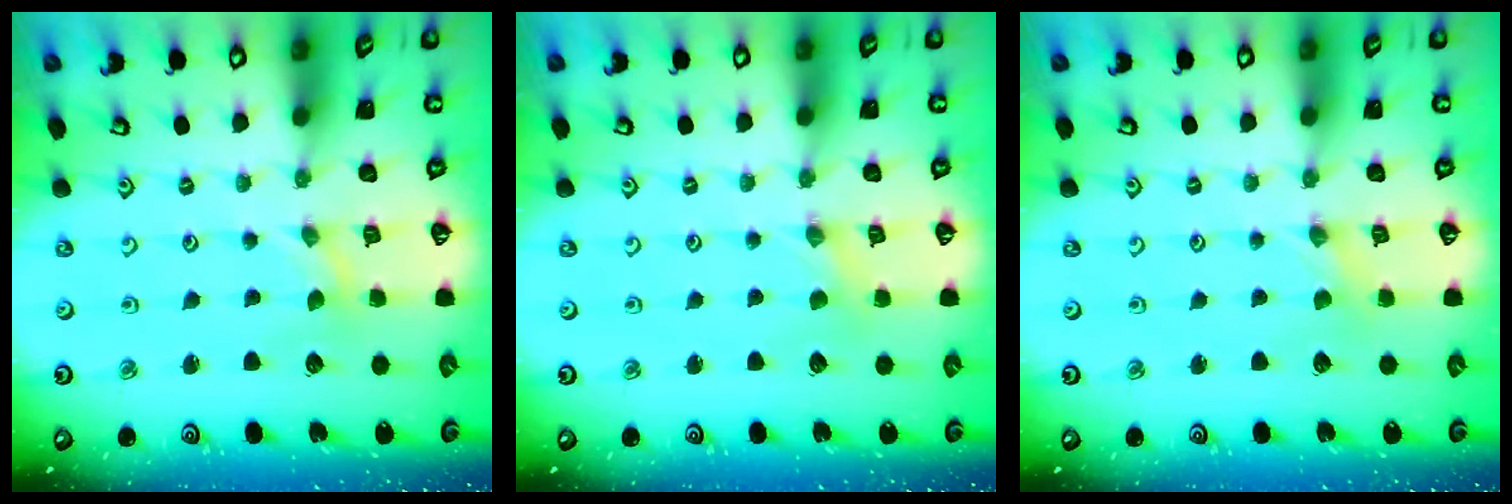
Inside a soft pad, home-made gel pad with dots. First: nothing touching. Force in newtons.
{"total": 1.1, "press": 1.1, "slide": 0.2}
{"total": 0.0}